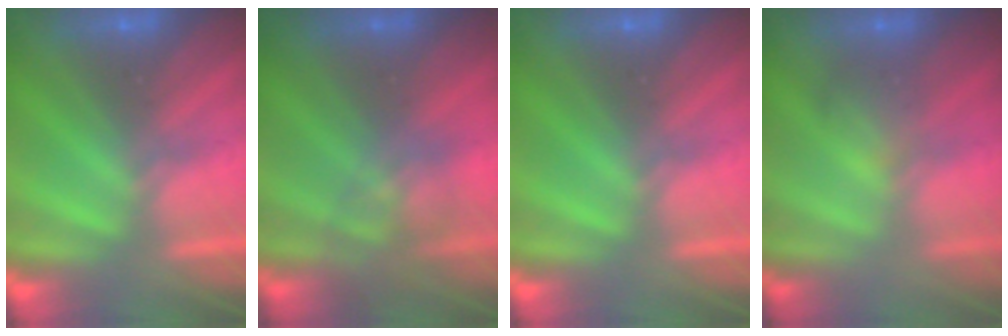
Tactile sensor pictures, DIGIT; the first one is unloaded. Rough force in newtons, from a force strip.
{"total": 2.5}
{"total": 0.0}
{"total": 1.9}